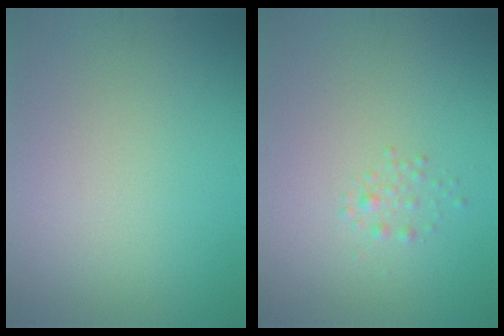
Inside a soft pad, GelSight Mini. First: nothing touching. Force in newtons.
{"total": 1.0, "press": 1.0, "slide": 0.0}